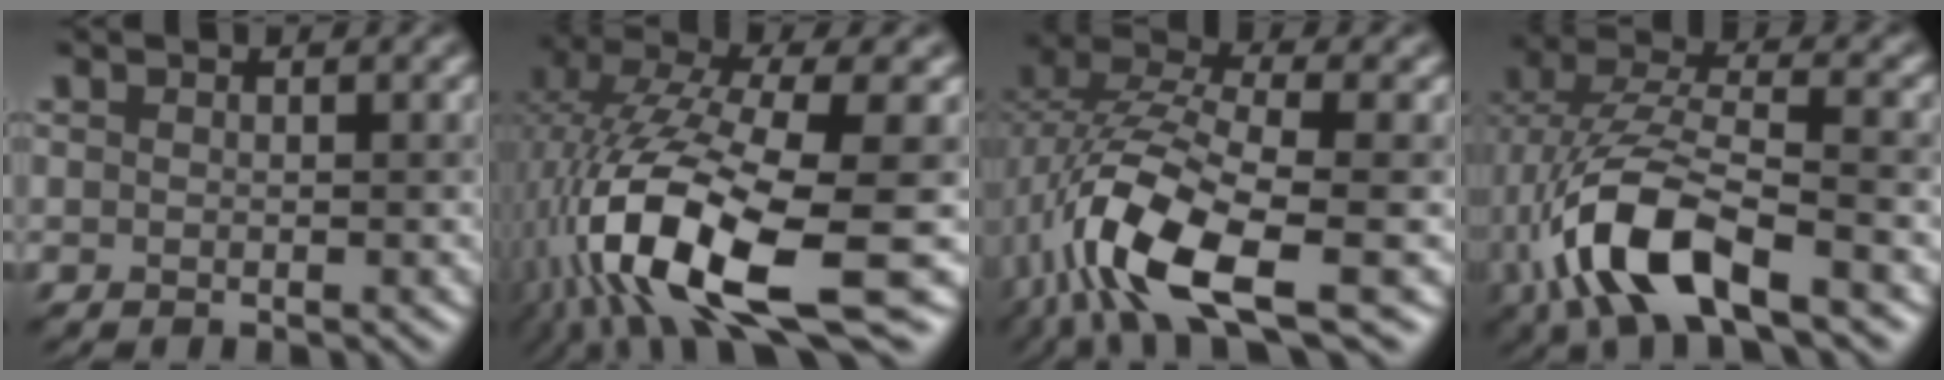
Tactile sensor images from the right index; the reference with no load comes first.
{"total": 14.6, "force": [-4.4, 4.7, 13.1], "torque": [-0.261, -0.003, -0.073]}
{"total": 10.6, "force": [-4.5, 3.7, 8.9], "torque": [-0.181, 0.005, -0.094]}
{"total": 9.9, "force": [-4.3, 3.9, 8.0], "torque": [-0.176, 0.002, -0.087]}